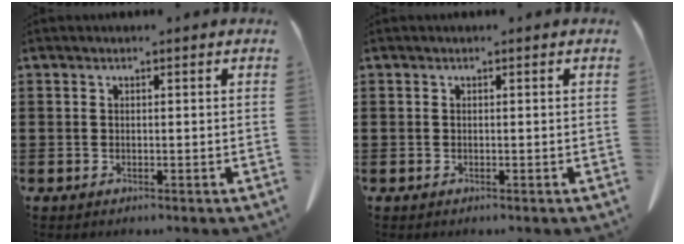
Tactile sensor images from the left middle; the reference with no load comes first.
{"total": 0.0}